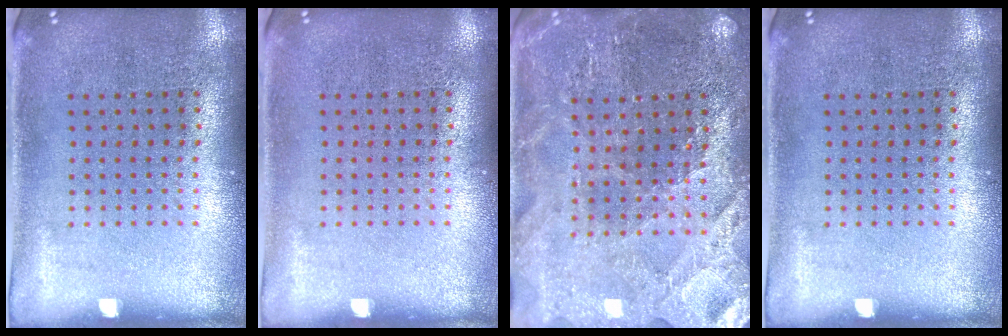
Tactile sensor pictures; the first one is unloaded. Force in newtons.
{"total": 0.0}
{"total": 2.6, "press": 2.6, "slide": 0.4}
{"total": 0.0}